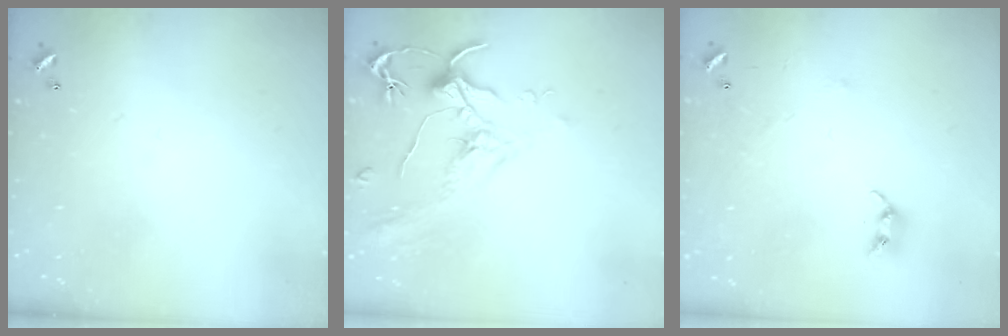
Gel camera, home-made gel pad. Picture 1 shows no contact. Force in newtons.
{"total": 2.0, "press": 1.8, "slide": 0.8}
{"total": 4.8, "press": 4.8, "slide": 0.8}